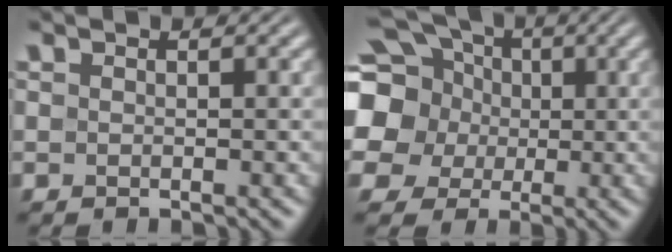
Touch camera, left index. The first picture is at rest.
{"total": 16.2, "force": [2.5, 14.5, 6.7], "torque": [-0.177, 0.014, 0.007]}